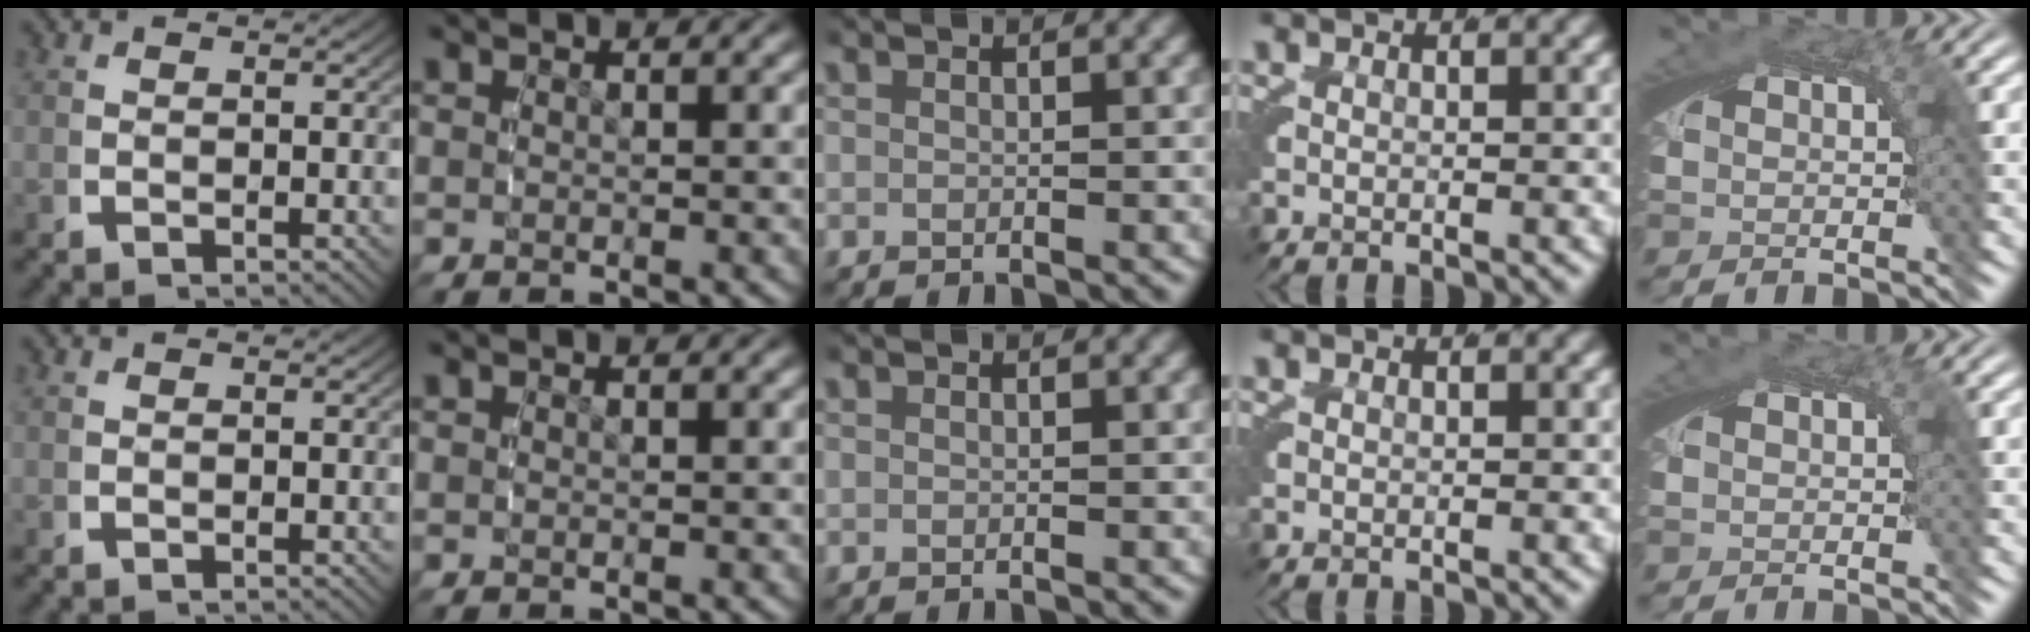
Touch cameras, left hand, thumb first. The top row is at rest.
{}